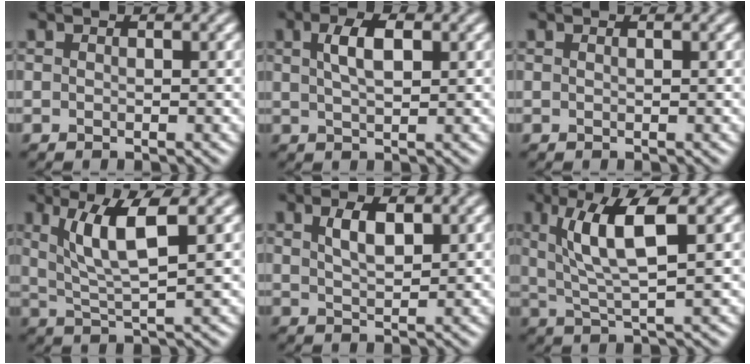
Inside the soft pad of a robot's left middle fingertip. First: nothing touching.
{"total": 3.2, "force": [1.1, 1.3, 2.7], "torque": [-0.052, 0.006, 0.022]}
{"total": 0.0}
{"total": 5.7, "force": [2.2, 1.2, 5.1], "torque": [-0.093, -0.001, 0.043]}
{"total": 2.8, "force": [1.3, 1.1, 2.2], "torque": [-0.042, 0.003, 0.026]}
{"total": 6.4, "force": [2.2, 1.4, 5.9], "torque": [-0.103, 0.003, 0.043]}